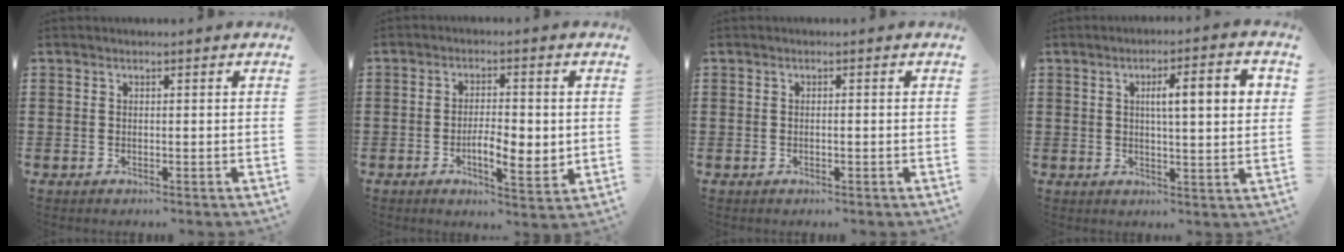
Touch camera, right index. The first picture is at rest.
{"total": 5.4, "force": [-1.0, 2.1, 4.9], "torque": [-0.080, 0.002, -0.020]}
{"total": 0.6, "force": [-0.1, 0.1, 0.6], "torque": [-0.011, -0.003, -0.002]}
{"total": 6.5, "force": [1.4, 1.4, 6.2], "torque": [-0.104, -0.001, 0.016]}